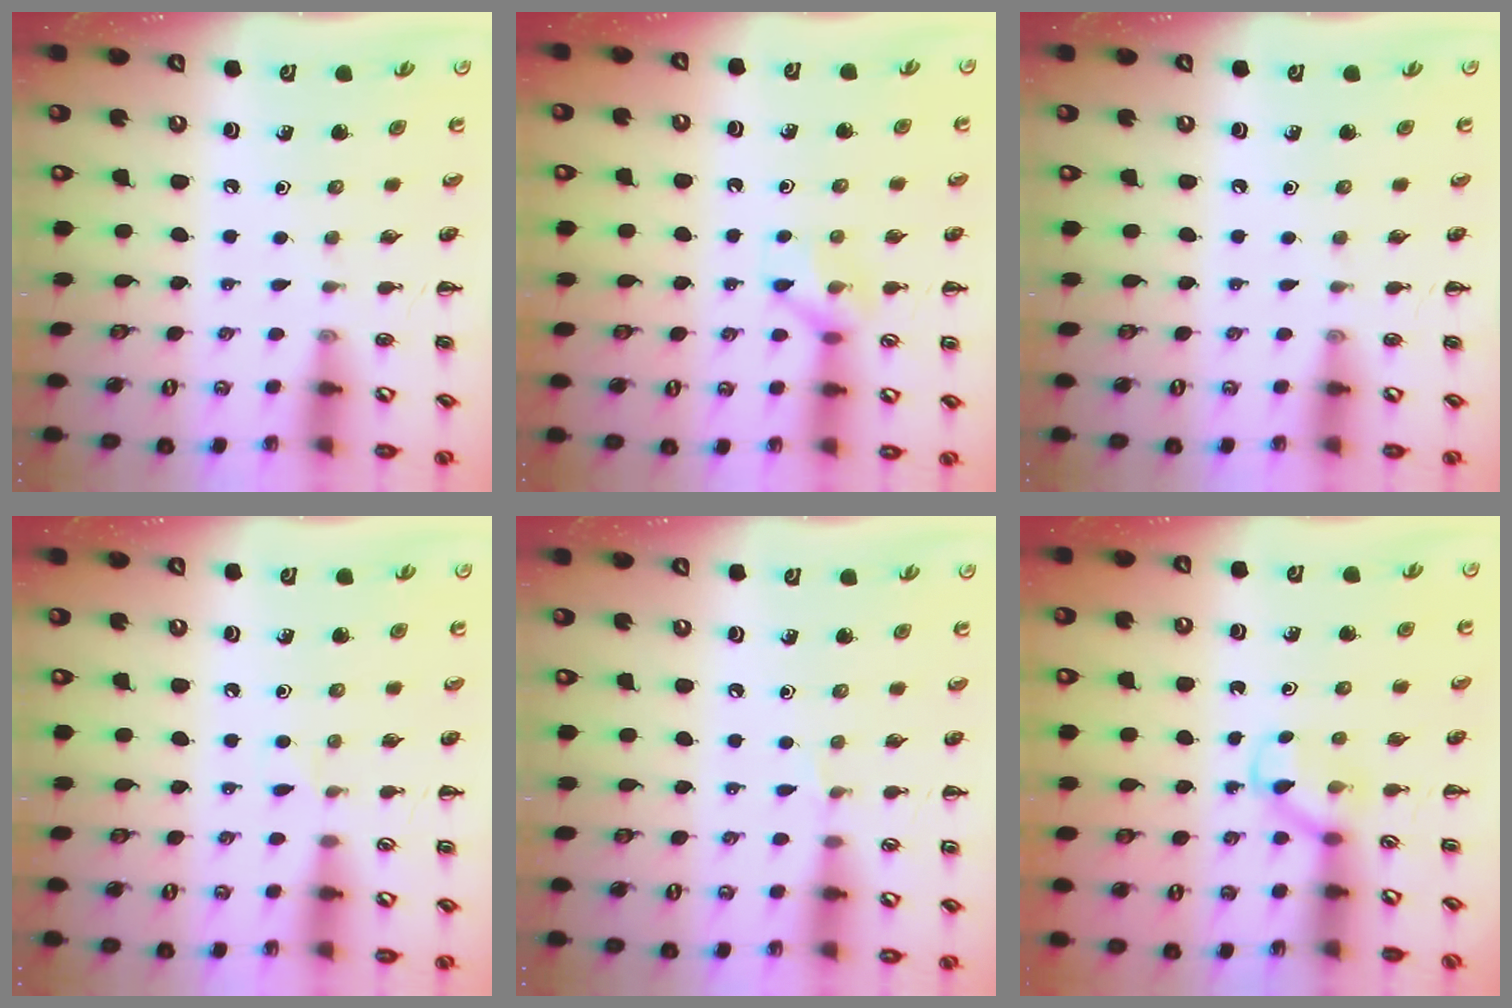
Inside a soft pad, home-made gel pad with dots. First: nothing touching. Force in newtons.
{"total": 7.7, "press": 7.7, "slide": 0.2}
{"total": 0.0}
{"total": 3.4, "press": 3.2, "slide": 1.2}
{"total": 3.0, "press": 2.8, "slide": 1.1}
{"total": 3.1, "press": 2.9, "slide": 1.3}